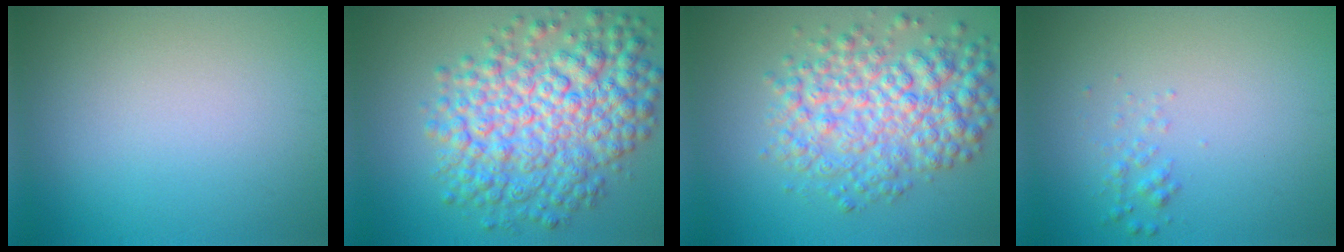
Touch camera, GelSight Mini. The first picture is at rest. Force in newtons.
{"total": 9.0, "press": 9.0, "slide": 0.1}
{"total": 6.9, "press": 6.9, "slide": 0.1}
{"total": 1.0, "press": 1.0, "slide": 0.0}